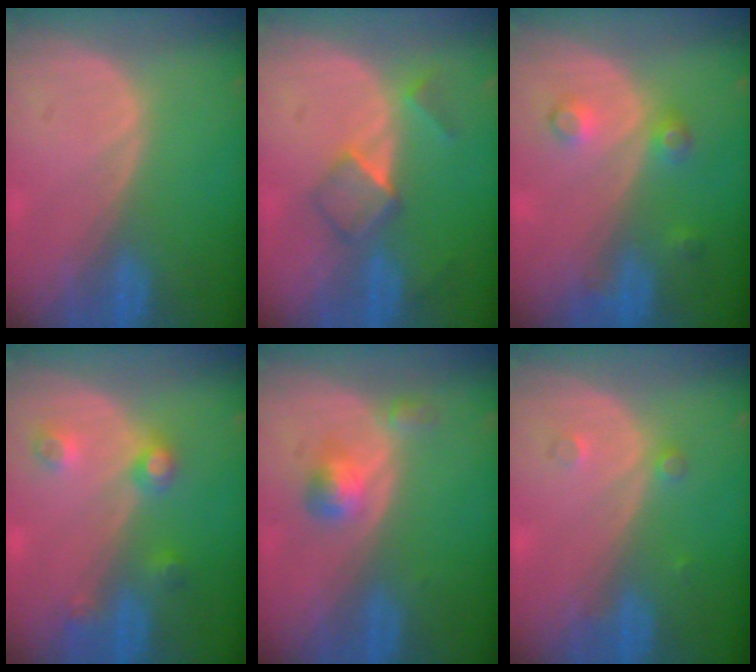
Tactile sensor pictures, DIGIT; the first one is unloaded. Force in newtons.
{"total": 5.1, "press": 4.4, "slide": 2.5}
{"total": 3.5, "press": 3.2, "slide": 1.4}
{"total": 4.4, "press": 3.9, "slide": 2.1}
{"total": 3.3, "press": 3.1, "slide": 1.2}
{"total": 1.5, "press": 1.5, "slide": 0.1}